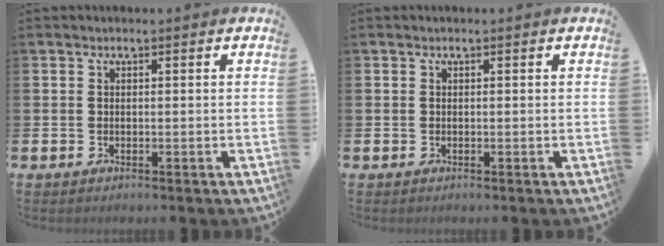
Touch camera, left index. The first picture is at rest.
{"total": 0.0}